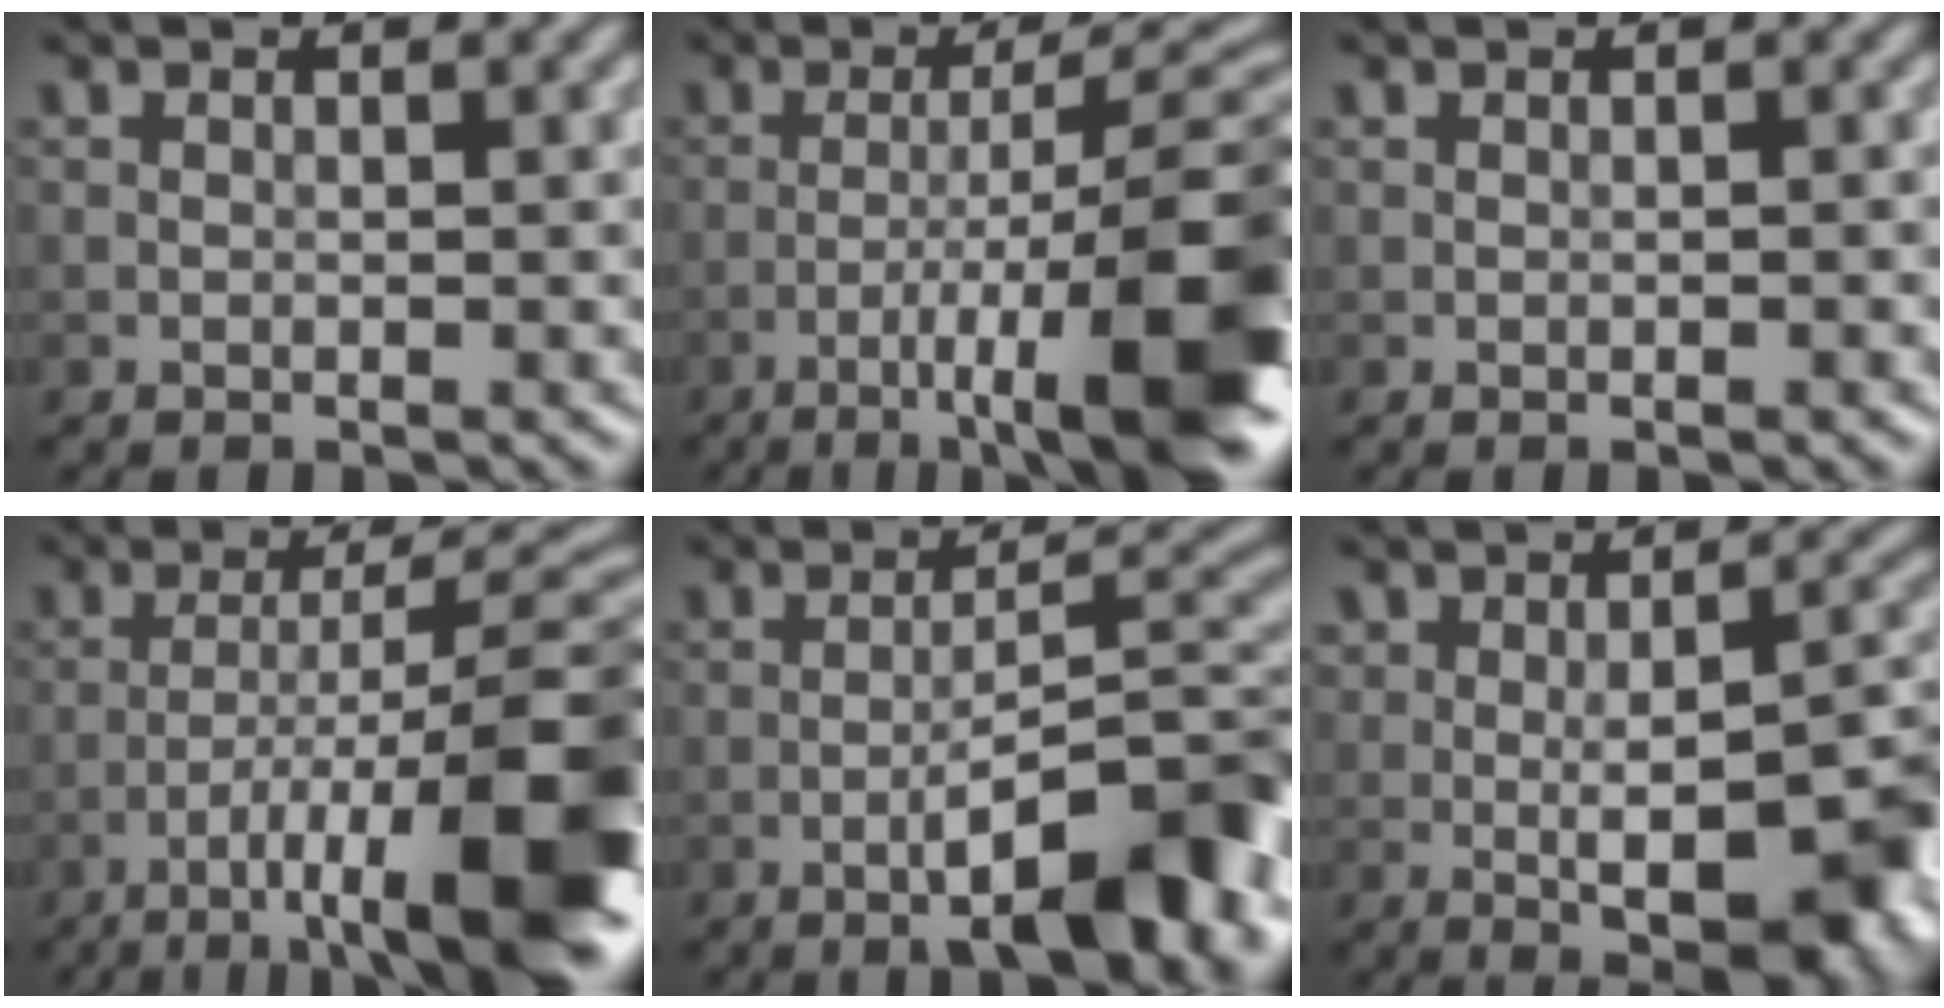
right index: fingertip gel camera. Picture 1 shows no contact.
{"total": 12.8, "force": [-4.8, 2.9, 11.5], "torque": [-0.175, 0.006, -0.068]}
{"total": 0.0}
{"total": 13.9, "force": [-5.9, 3.3, 12.1], "torque": [-0.194, 0.013, -0.086]}
{"total": 9.7, "force": [-4.7, 2.2, 8.2], "torque": [-0.115, 0.023, -0.068]}
{"total": 8.8, "force": [-1.7, 3.9, 7.7], "torque": [-0.105, -0.006, -0.017]}